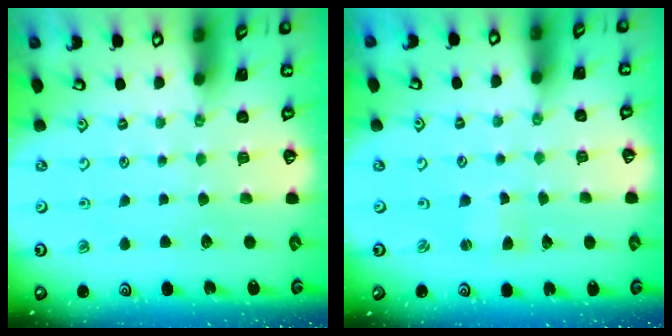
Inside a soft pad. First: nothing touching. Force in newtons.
{"total": 1.6, "press": 1.5, "slide": 0.3}